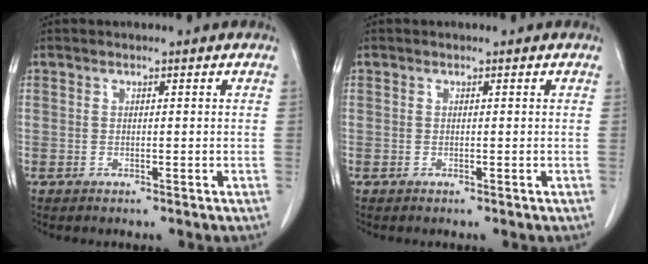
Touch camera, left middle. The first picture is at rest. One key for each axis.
{"total": 0.0}